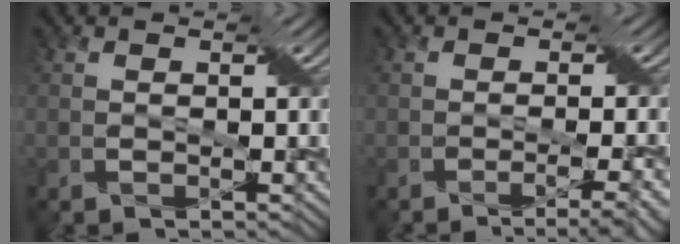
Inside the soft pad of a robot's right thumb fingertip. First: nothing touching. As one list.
[{"total": 4.8, "force": [-2.7, 0.4, 3.9], "torque": [-0.061, -0.007, -0.033]}]